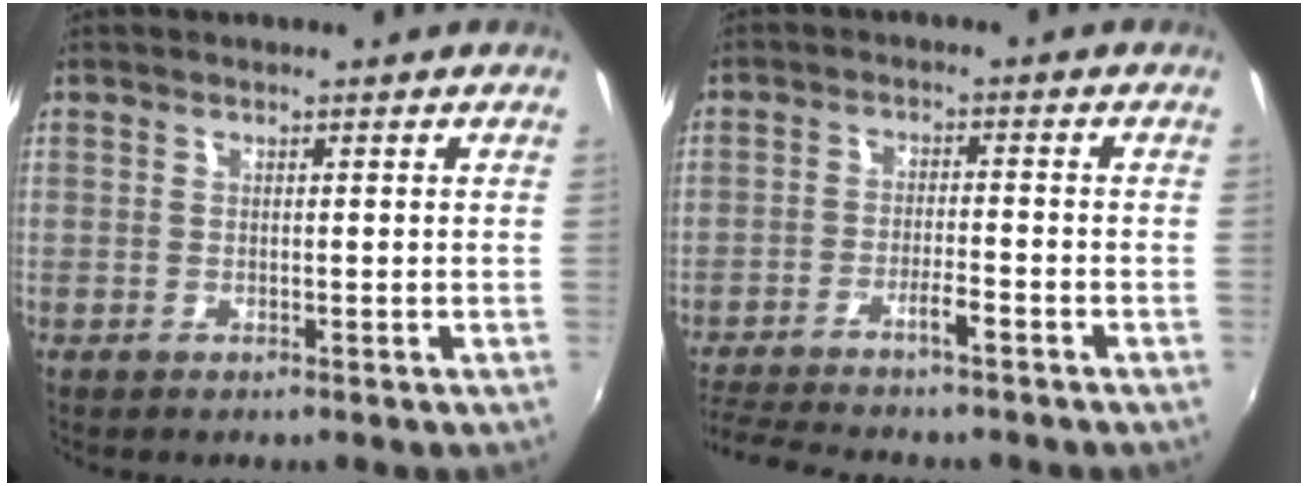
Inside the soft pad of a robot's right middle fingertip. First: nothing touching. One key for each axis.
{"total": 8.4, "fx": -7.2, "fy": 0.6, "fz": 4.3, "tx": -0.097, "ty": -0.006, "tz": -0.120}